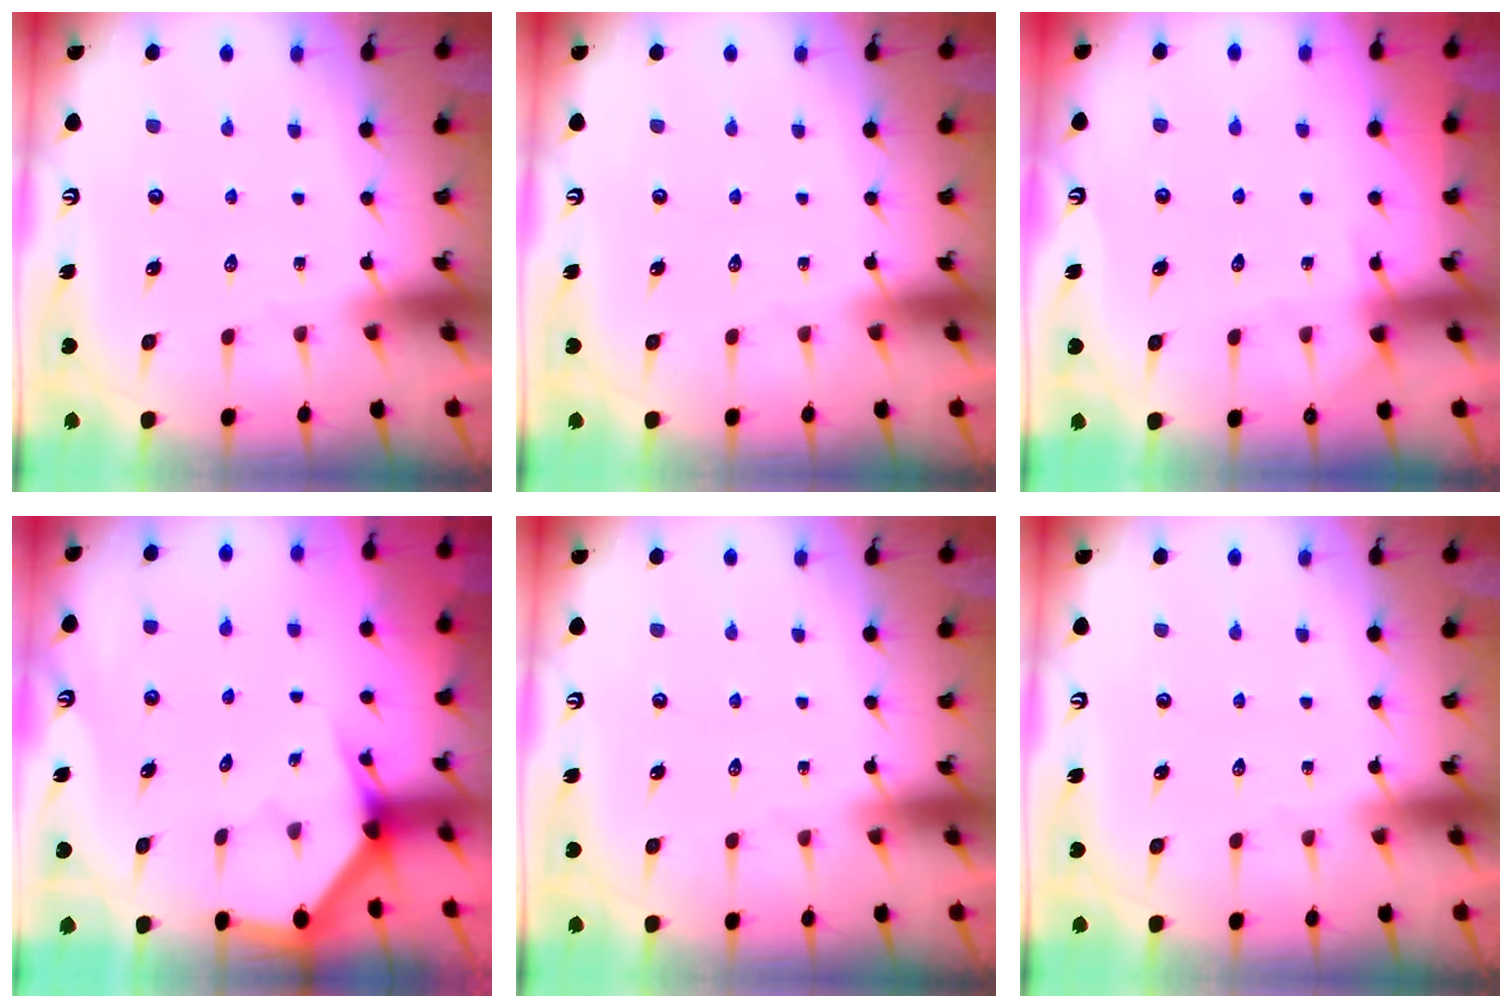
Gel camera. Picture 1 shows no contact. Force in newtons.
{"total": 0.0}
{"total": 5.0, "press": 4.9, "slide": 0.6}
{"total": 2.9, "press": 2.9, "slide": 0.1}
{"total": 0.0}
{"total": 0.0}